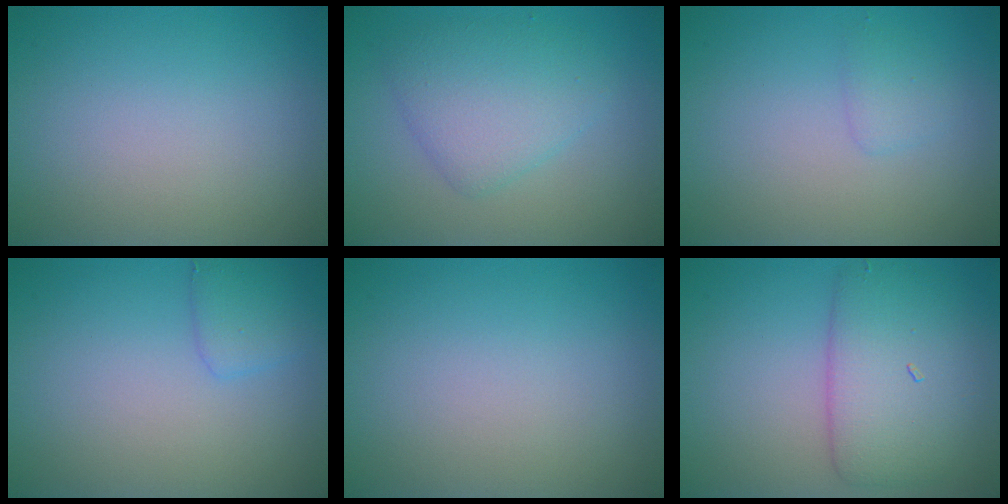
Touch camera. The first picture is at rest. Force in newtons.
{"total": 4.0, "press": 4.0, "slide": 0.1}
{"total": 1.1, "press": 1.1, "slide": 0.1}
{"total": 1.7, "press": 1.7, "slide": 0.1}
{"total": 0.0}
{"total": 5.6, "press": 5.6, "slide": 0.1}